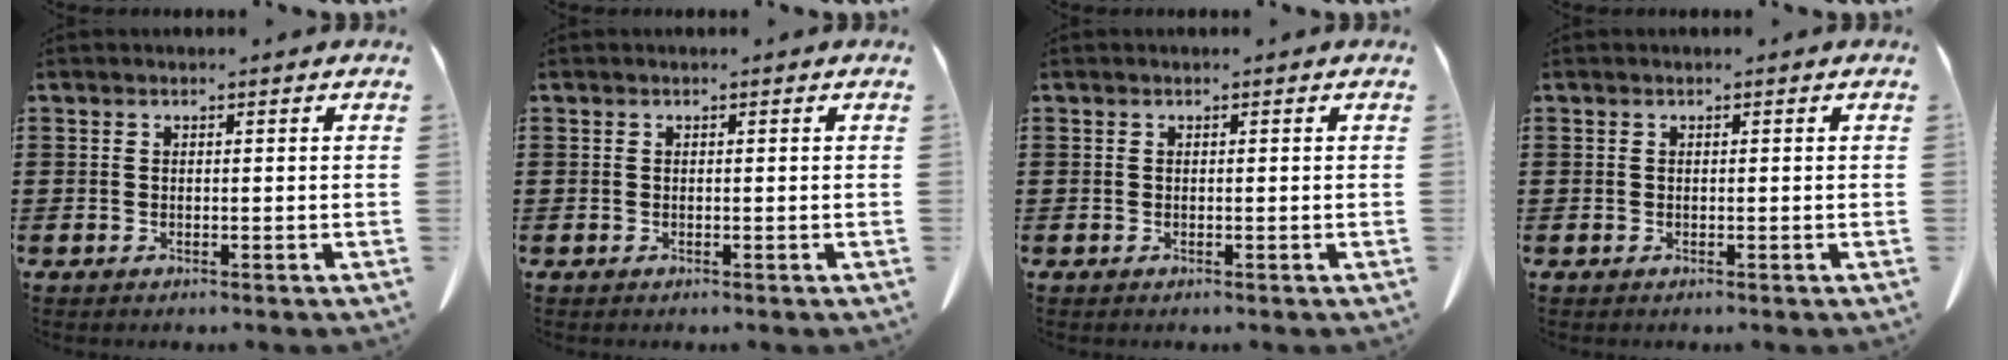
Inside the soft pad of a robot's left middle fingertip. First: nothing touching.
{"total": 0.0}
{"total": 0.0}
{"total": 0.0}